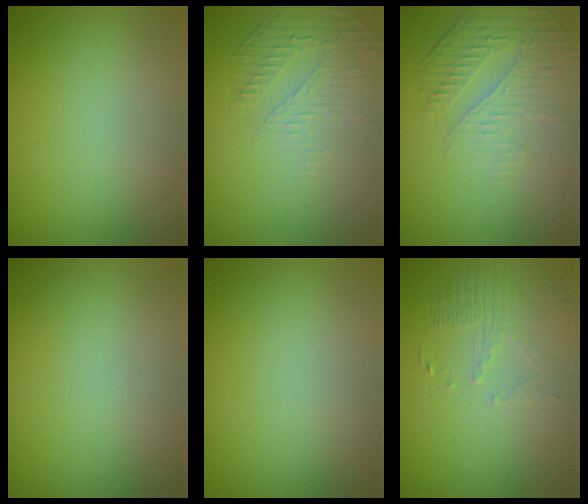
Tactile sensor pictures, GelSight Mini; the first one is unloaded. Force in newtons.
{"total": 1.8, "press": 1.1, "slide": 1.5}
{"total": 2.2, "press": 1.7, "slide": 1.4}
{"total": 0.0}
{"total": 0.0}
{"total": 1.8, "press": 1.1, "slide": 1.4}